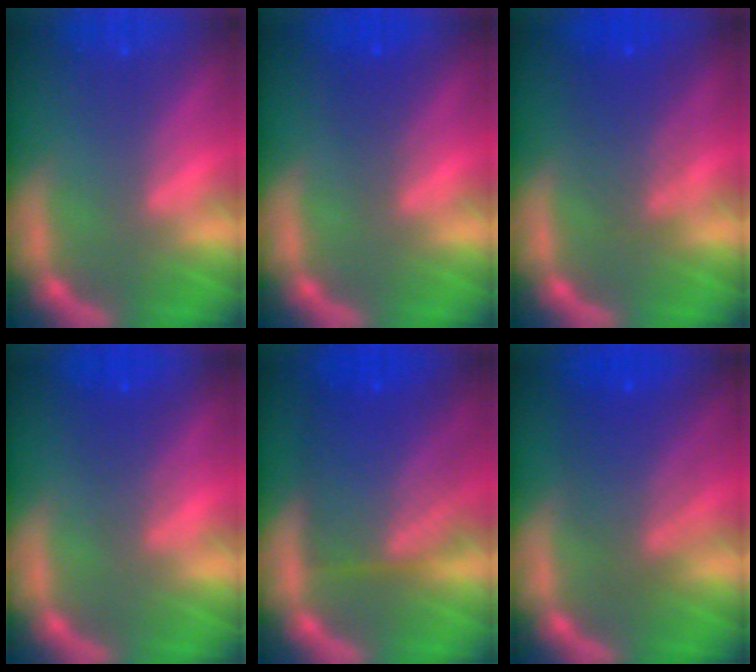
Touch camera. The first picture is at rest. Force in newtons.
{"total": 2.0}
{"total": 4.1}
{"total": 2.5}
{"total": 9.6}
{"total": 6.0}